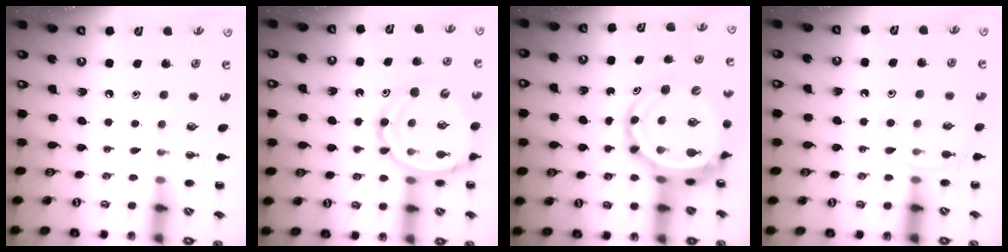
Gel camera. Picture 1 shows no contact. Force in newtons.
{"total": 14.1, "press": 13.6, "slide": 3.7}
{"total": 9.1, "press": 8.7, "slide": 2.5}
{"total": 7.1, "press": 6.8, "slide": 2.0}